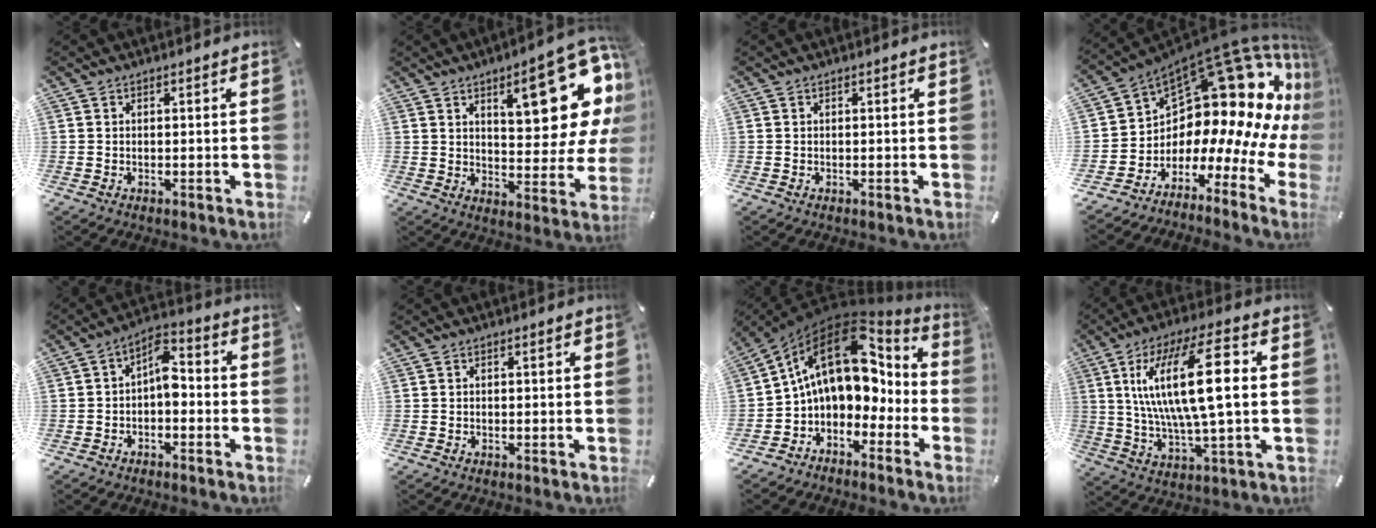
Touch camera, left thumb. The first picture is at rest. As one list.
[{"total": 19.5, "force": [10.0, 7.4, 15.0], "torque": [-0.187, -0.066, 0.155]}, {"total": 0.0}, {"total": 18.1, "force": [9.7, 9.7, 11.9], "torque": [-0.183, -0.114, 0.181]}, {"total": 6.5, "force": [-1.3, 3.9, 5.1], "torque": [-0.085, 0.010, -0.031]}, {"total": 0.0}, {"total": 15.8, "force": [4.2, 11.0, 10.6], "torque": [-0.171, -0.031, 0.073]}, {"total": 19.3, "force": [3.8, 5.3, 18.1], "torque": [-0.358, -0.005, 0.045]}]